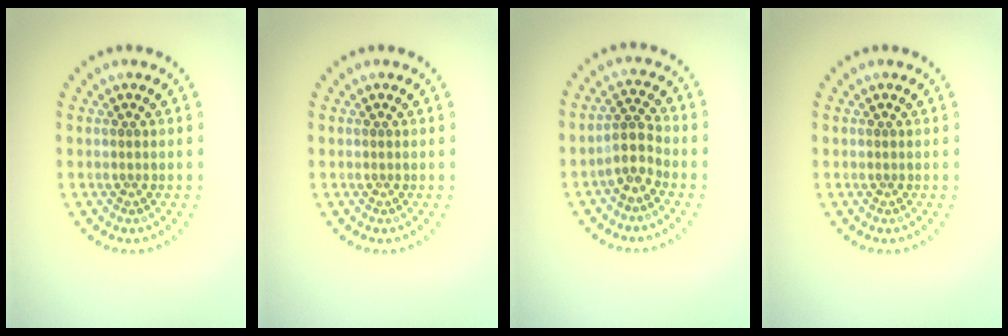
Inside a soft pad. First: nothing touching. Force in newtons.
{"total": 0.0}
{"total": 2.5, "press": 1.9, "slide": 1.6}
{"total": 0.0}